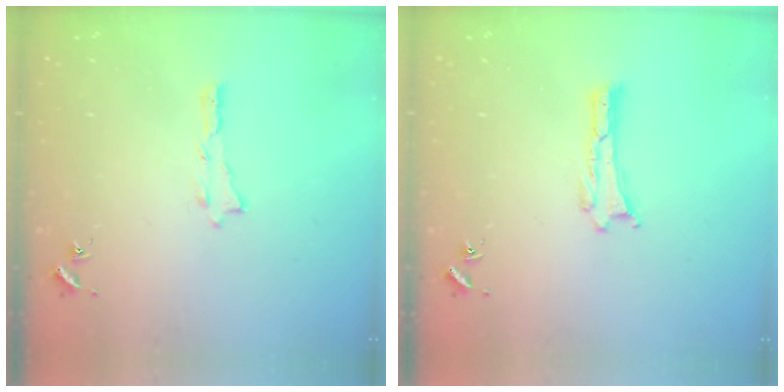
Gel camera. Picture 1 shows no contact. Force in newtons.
{"total": 0.0}